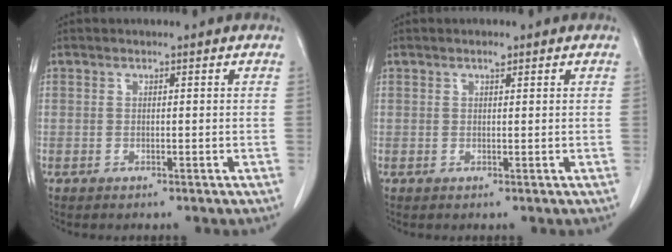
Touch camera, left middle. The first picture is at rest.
{"total": 0.7, "force": [0.5, 0.2, 0.4], "torque": [-0.012, -0.001, 0.008]}